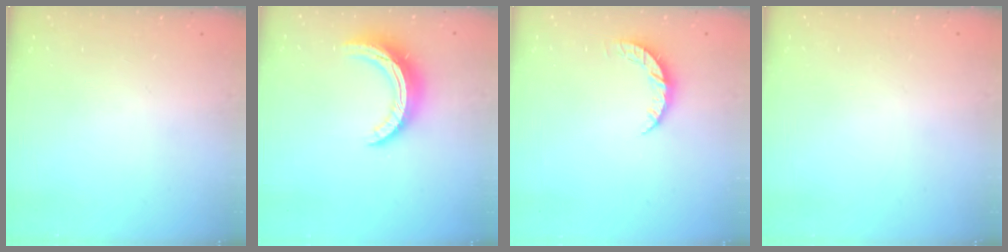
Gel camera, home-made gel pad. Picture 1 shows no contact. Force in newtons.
{"total": 11.8, "press": 11.8, "slide": 0.9}
{"total": 5.2, "press": 5.1, "slide": 0.4}
{"total": 2.6, "press": 2.6, "slide": 0.2}